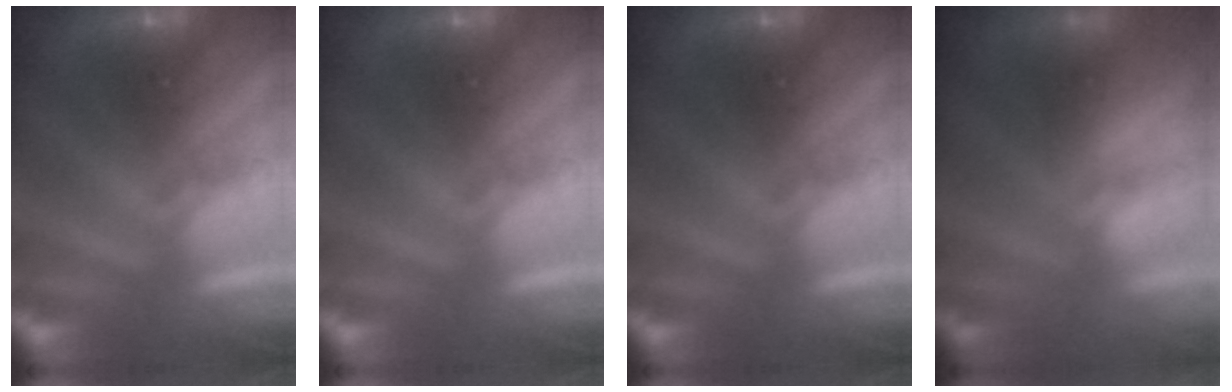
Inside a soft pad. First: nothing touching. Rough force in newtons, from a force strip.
{"total": 0.0}
{"total": 0.0}
{"total": 4.5}